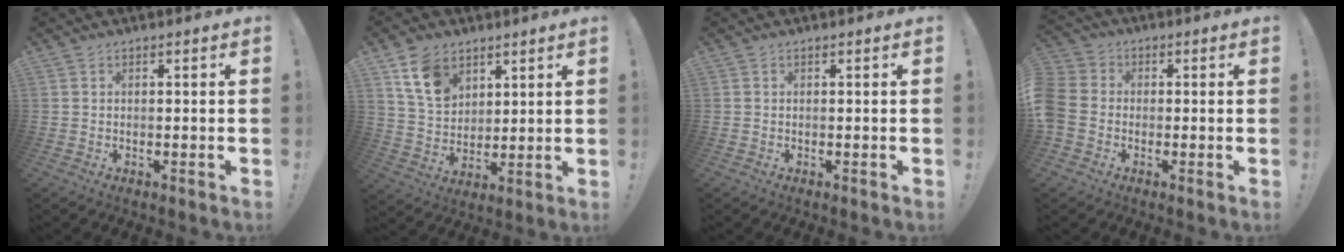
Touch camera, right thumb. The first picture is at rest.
{"total": 11.6, "force": [6.8, 7.8, 5.2], "torque": [-0.090, -0.029, 0.134]}
{"total": 0.0}
{"total": 6.9, "force": [-1.6, 5.8, 3.3], "torque": [-0.082, 0.019, -0.027]}